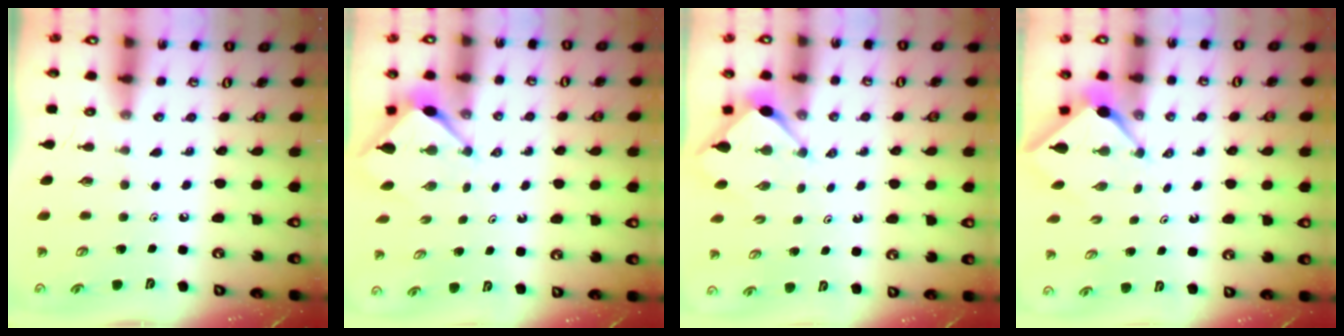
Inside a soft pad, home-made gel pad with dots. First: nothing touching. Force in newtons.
{"total": 2.8, "press": 2.8, "slide": 0.3}
{"total": 2.9, "press": 2.9, "slide": 0.4}
{"total": 2.5, "press": 2.4, "slide": 0.3}